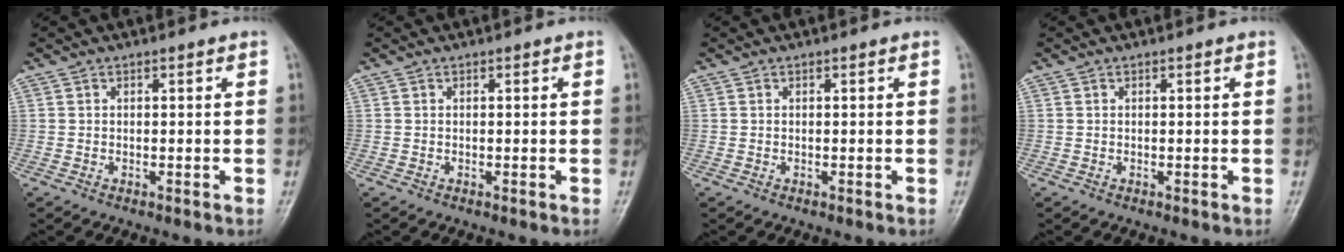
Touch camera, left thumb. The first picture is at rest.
{"total": 0.0}
{"total": 0.0}
{"total": 0.0}